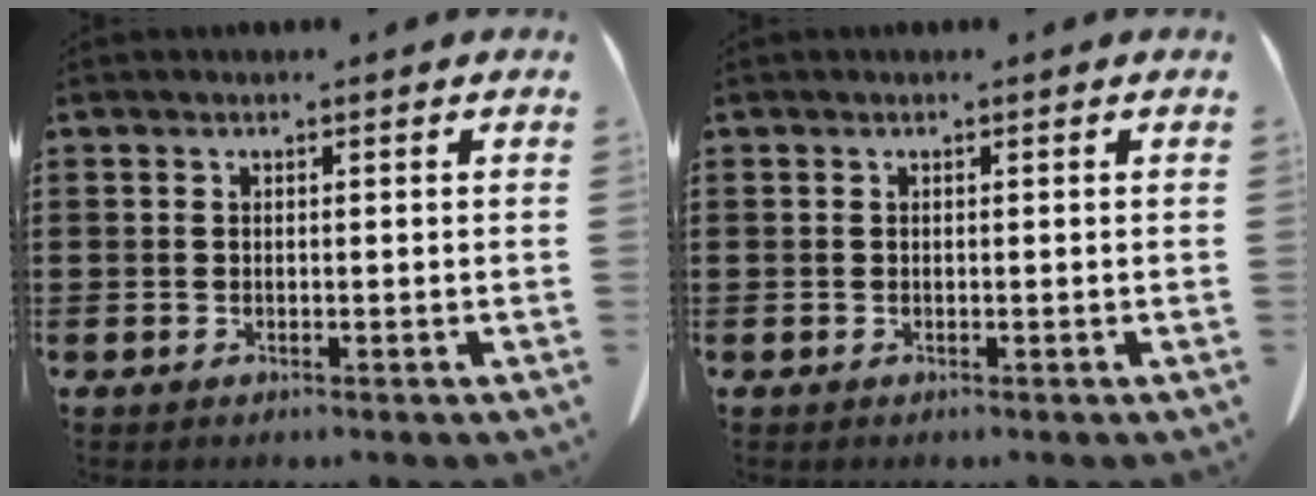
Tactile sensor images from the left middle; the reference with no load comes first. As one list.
[{"total": 0.0}]